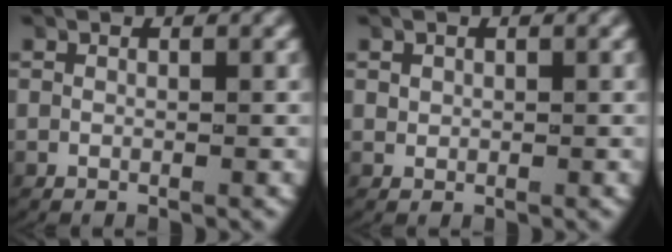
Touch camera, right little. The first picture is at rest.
{"total": 0.7, "force": [0.2, 0.6, 0.3], "torque": [-0.009, -0.002, 0.009]}